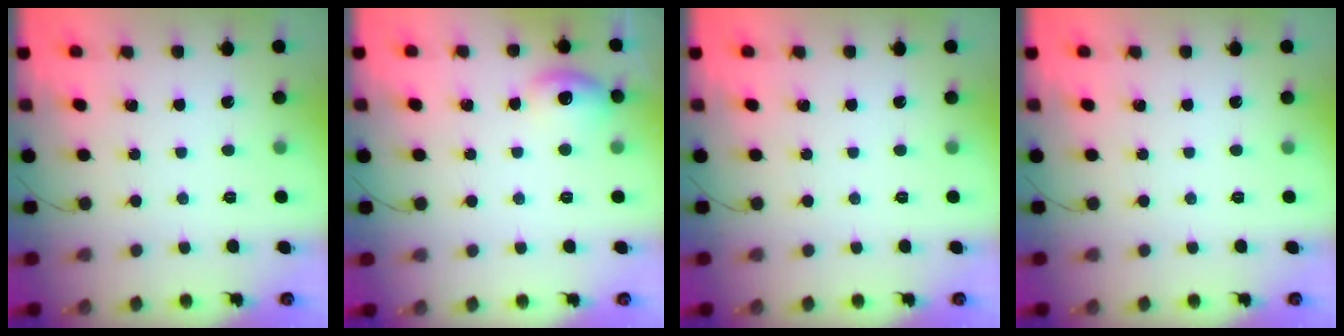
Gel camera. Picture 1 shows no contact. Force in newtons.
{"total": 8.3, "press": 8.2, "slide": 1.4}
{"total": 0.0}
{"total": 0.0}